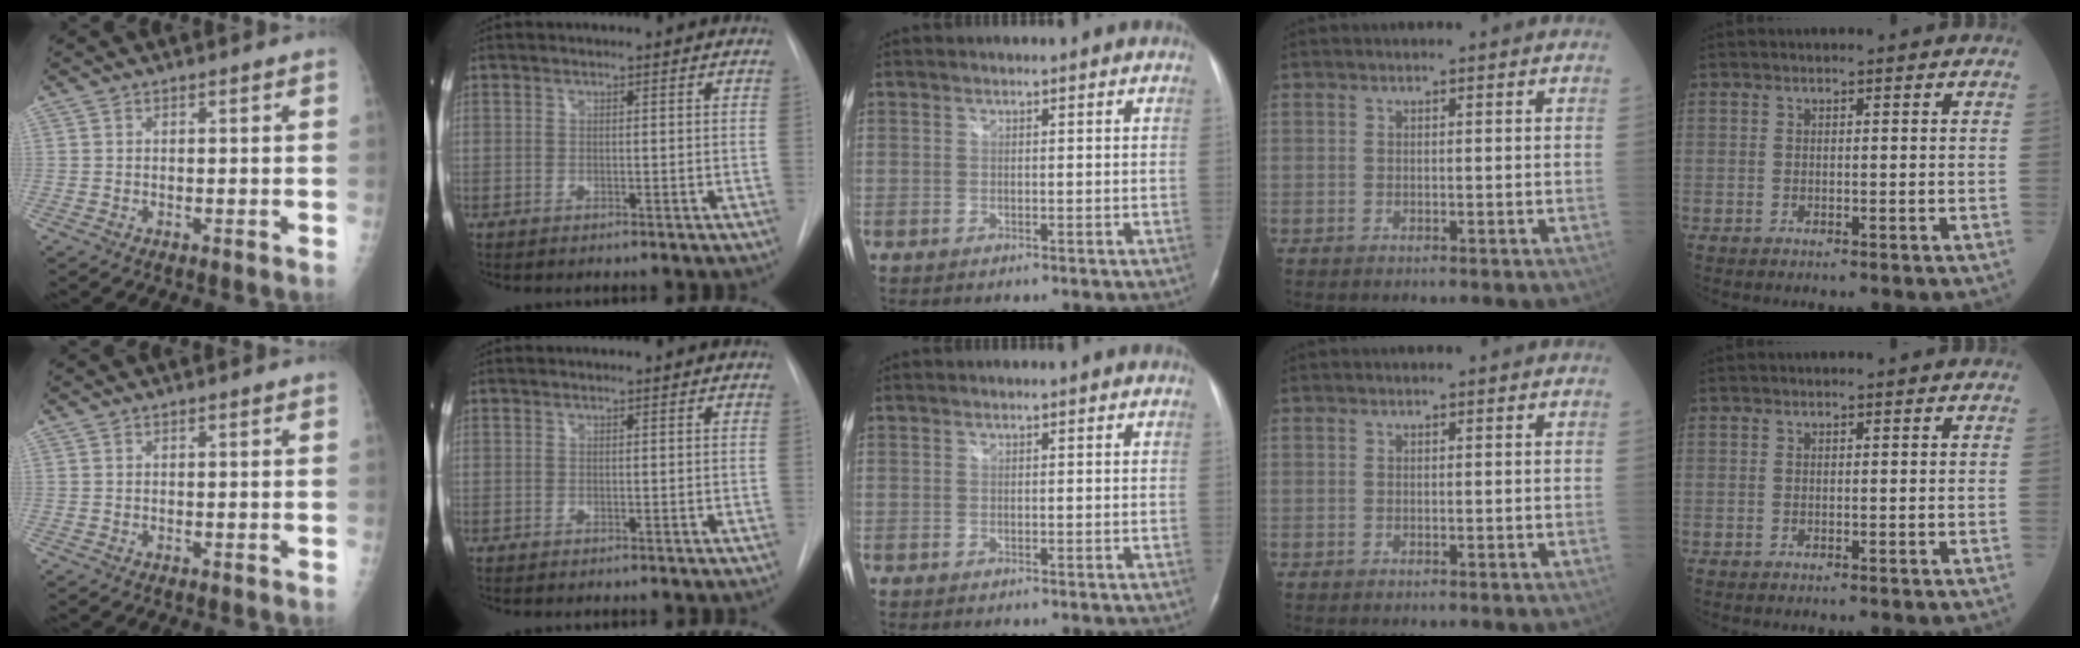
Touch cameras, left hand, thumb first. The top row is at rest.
{}